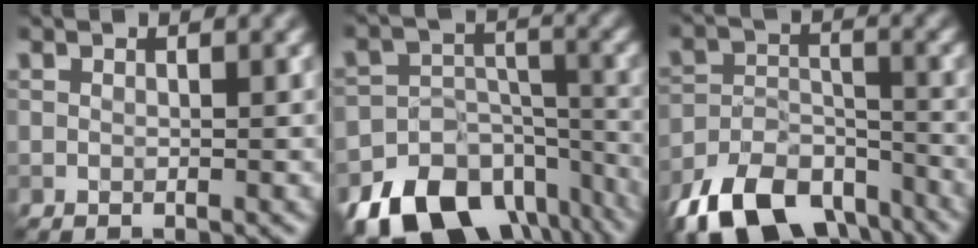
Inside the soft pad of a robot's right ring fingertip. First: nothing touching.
{"total": 16.2, "force": [-11.5, 10.0, 5.4], "torque": [-0.120, -0.046, -0.147]}
{"total": 9.4, "force": [-6.7, 4.8, 4.5], "torque": [-0.076, -0.011, -0.123]}